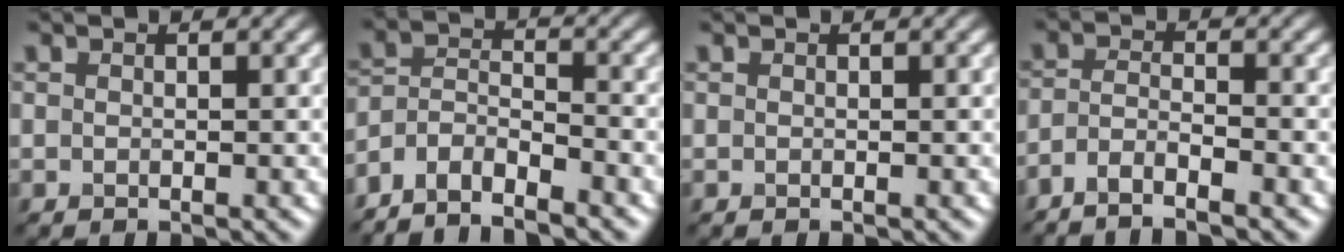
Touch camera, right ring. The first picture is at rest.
{"total": 5.2, "force": [-4.5, 1.4, 2.1], "torque": [-0.034, -0.003, -0.092]}
{"total": 0.0}
{"total": 3.4, "force": [-2.7, 0.6, 2.0], "torque": [-0.037, 0.001, -0.060]}